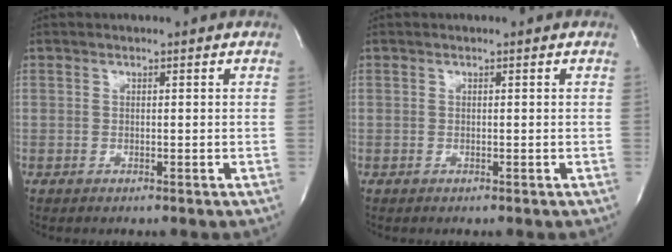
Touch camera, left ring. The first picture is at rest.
{"total": 0.0}